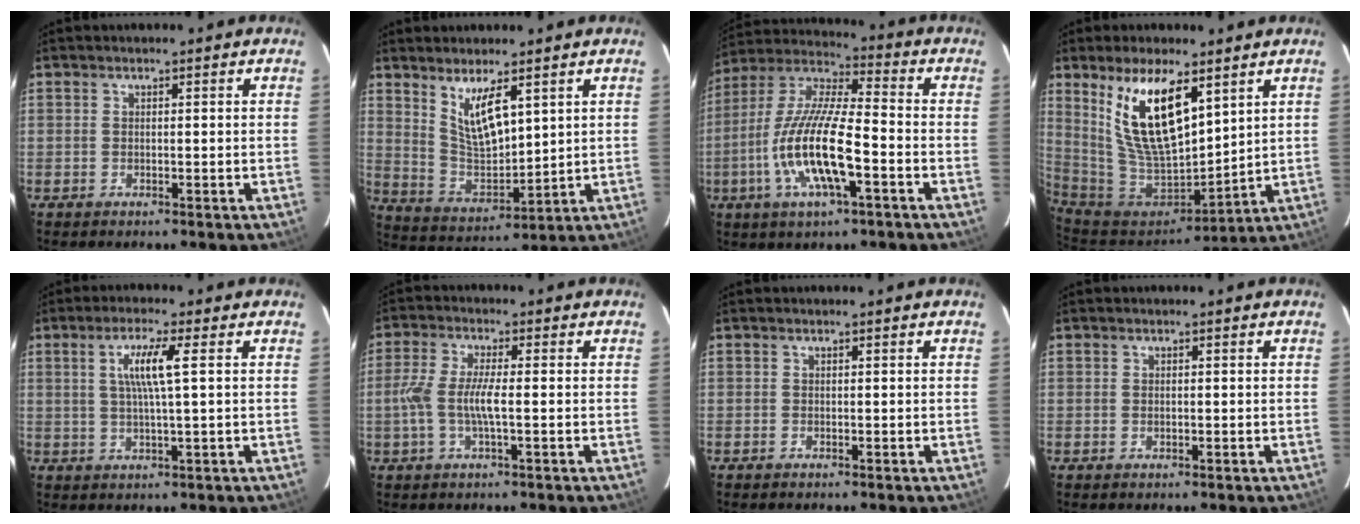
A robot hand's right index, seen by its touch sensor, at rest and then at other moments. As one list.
[{"total": 9.6, "force": [4.8, 3.4, 7.5], "torque": [-0.141, -0.011, 0.110]}, {"total": 16.6, "force": [-5.5, 4.2, 15.1], "torque": [-0.306, -0.009, -0.112]}, {"total": 17.8, "force": [8.6, 7.2, 13.8], "torque": [-0.258, -0.001, 0.182]}, {"total": 5.8, "force": [1.4, -0.3, 5.6], "torque": [-0.105, 0.000, 0.026]}, {"total": 6.6, "force": [-1.2, 1.0, 6.4], "torque": [-0.134, 0.000, -0.025]}, {"total": 0.0}, {"total": 0.7, "force": [-0.2, 0.6, 0.4], "torque": [-0.007, 0.001, -0.003]}]